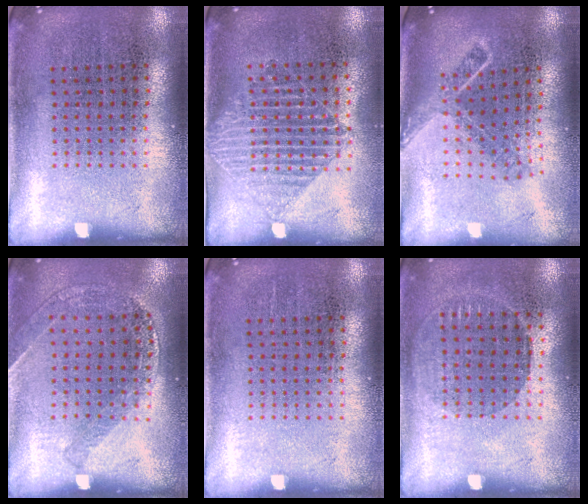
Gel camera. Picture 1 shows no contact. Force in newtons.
{"total": 1.4, "press": 1.2, "slide": 0.8}
{"total": 1.7, "press": 1.2, "slide": 1.2}
{"total": 1.2, "press": 1.2, "slide": 0.1}
{"total": 0.0}
{"total": 0.9, "press": 0.8, "slide": 0.4}